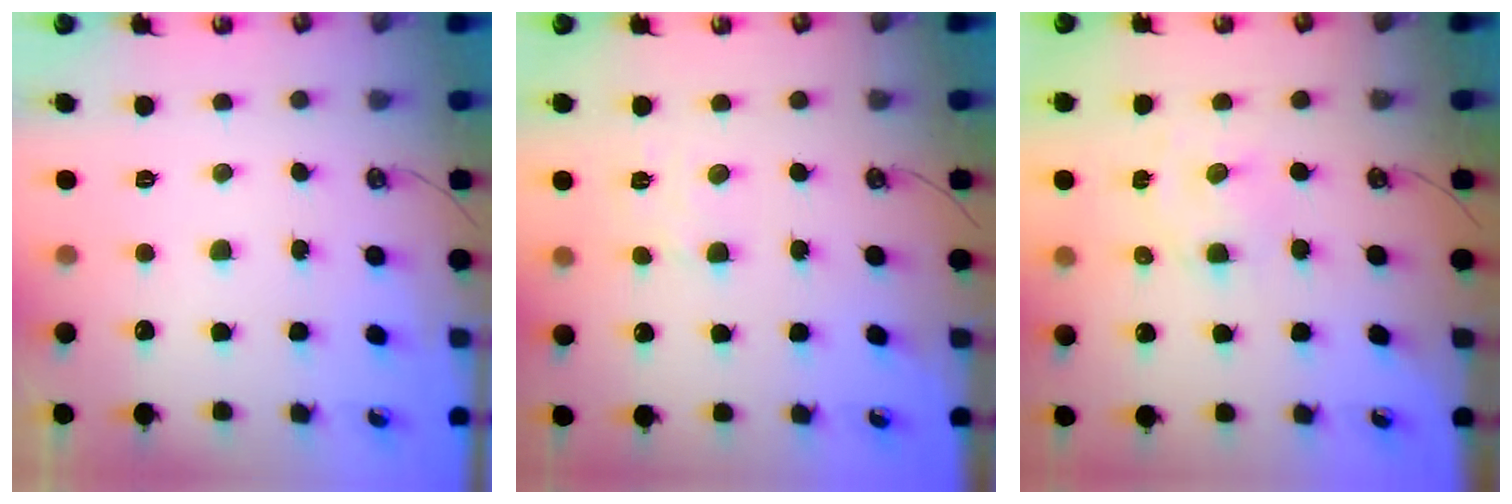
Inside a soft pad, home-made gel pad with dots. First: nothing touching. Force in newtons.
{"total": 2.5, "press": 2.5, "slide": 0.4}
{"total": 1.6, "press": 1.6, "slide": 0.2}